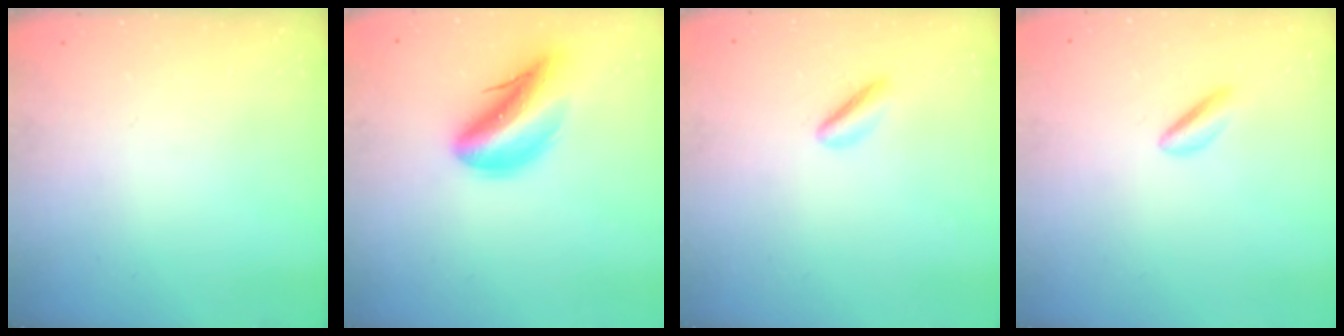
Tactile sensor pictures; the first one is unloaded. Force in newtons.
{"total": 12.5, "press": 11.9, "slide": 3.8}
{"total": 3.4, "press": 3.4, "slide": 0.5}
{"total": 2.5, "press": 2.3, "slide": 0.9}